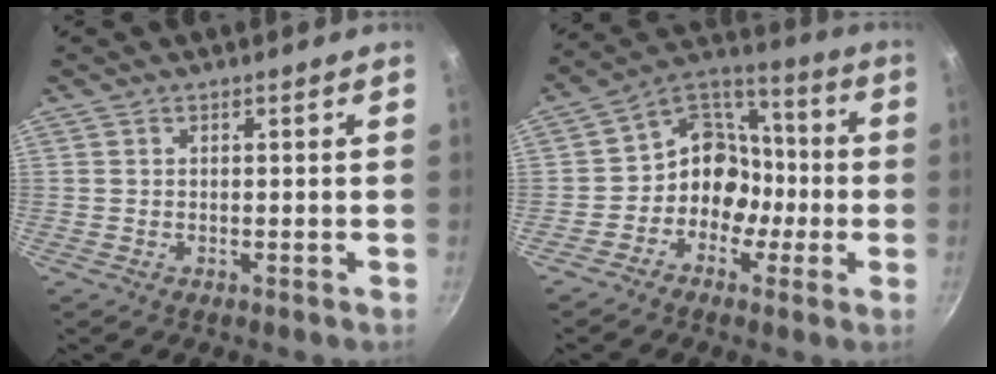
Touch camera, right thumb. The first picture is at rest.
{"total": 11.4, "force": [-2.9, 9.8, 5.1], "torque": [-0.019, 0.060, -0.068]}